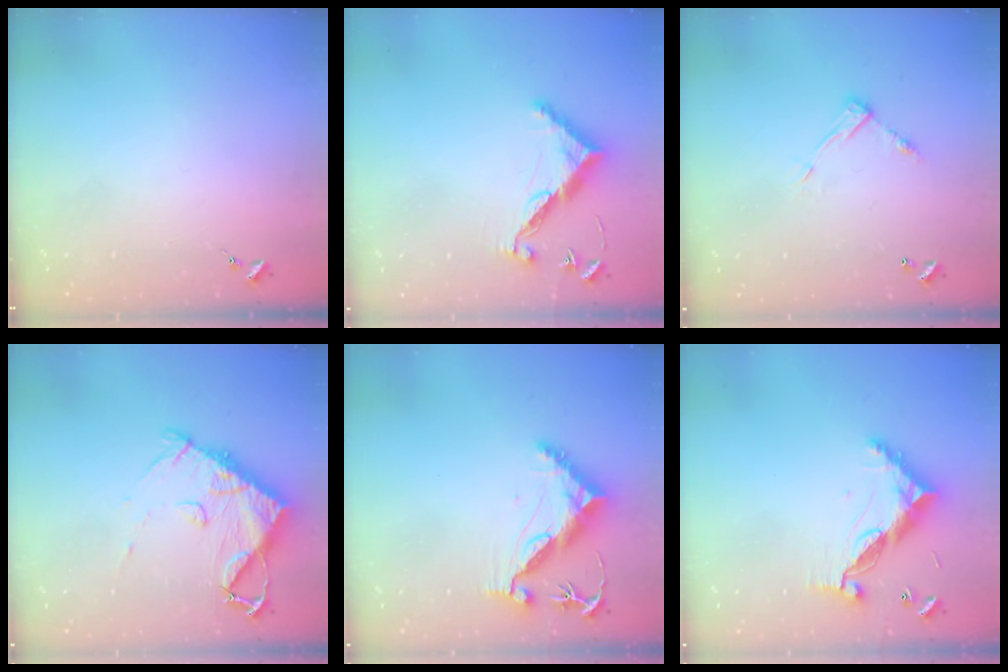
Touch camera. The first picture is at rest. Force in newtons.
{"total": 10.6, "press": 10.6, "slide": 0.4}
{"total": 7.9, "press": 7.9, "slide": 0.3}
{"total": 10.9, "press": 10.8, "slide": 1.4}
{"total": 10.5, "press": 10.4, "slide": 1.1}
{"total": 11.5, "press": 11.4, "slide": 1.0}